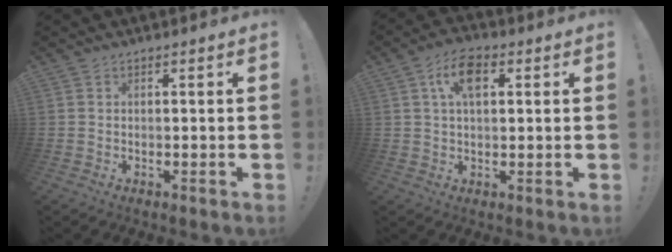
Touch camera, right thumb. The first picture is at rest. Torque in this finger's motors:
{"motor_torque": [0.27, 0.27, 0.00, 0.00, 0.02]}